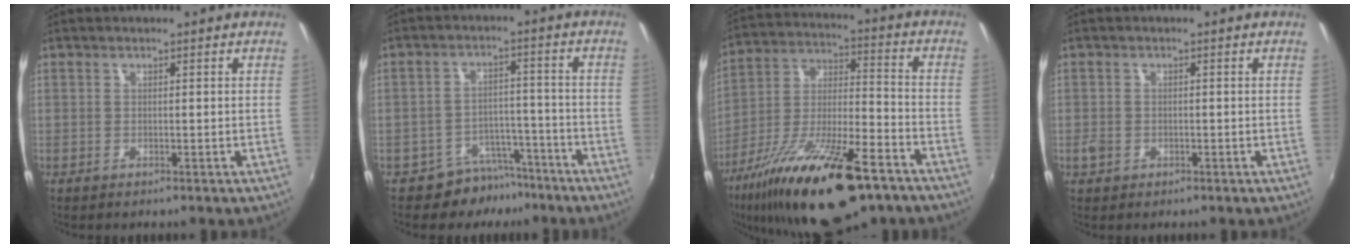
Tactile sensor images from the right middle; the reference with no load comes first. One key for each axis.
{"total": 7.6, "fx": -6.2, "fy": 4.3, "fz": 0.9, "tx": -0.017, "ty": 0.023, "tz": -0.083}
{"total": 24.4, "fx": -15.4, "fy": 7.4, "fz": 17.5, "tx": -0.315, "ty": -0.036, "tz": -0.254}
{"total": 2.3, "fx": -0.9, "fy": 1.8, "fz": 1.0, "tx": -0.019, "ty": -0.002, "tz": -0.018}